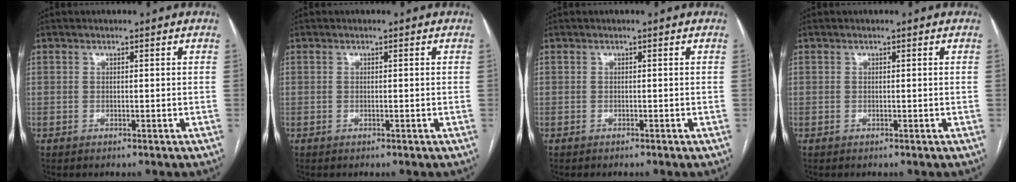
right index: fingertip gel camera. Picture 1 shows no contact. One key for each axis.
{"total": 0.0}
{"total": 0.0}
{"total": 0.0}